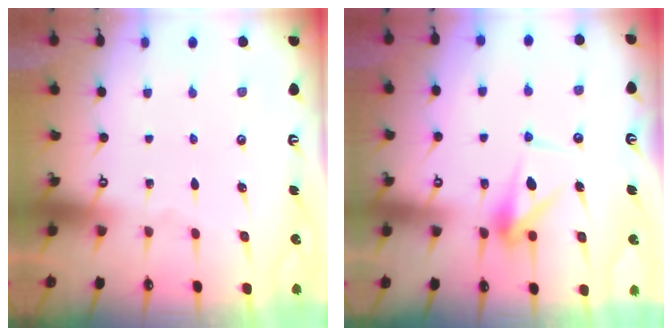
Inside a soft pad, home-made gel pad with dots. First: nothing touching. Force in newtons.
{"total": 9.6, "press": 9.6, "slide": 0.5}